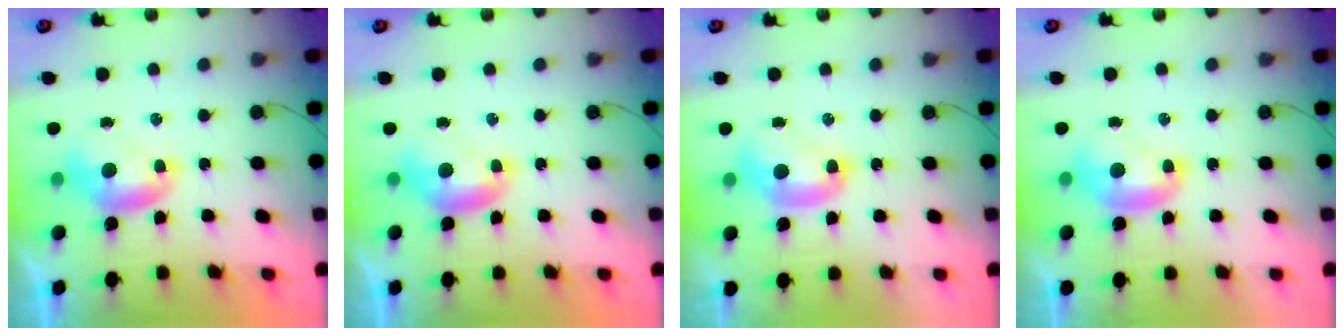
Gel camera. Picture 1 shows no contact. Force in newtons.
{"total": 0.0}
{"total": 2.0, "press": 2.0, "slide": 0.2}
{"total": 1.6, "press": 1.5, "slide": 0.1}